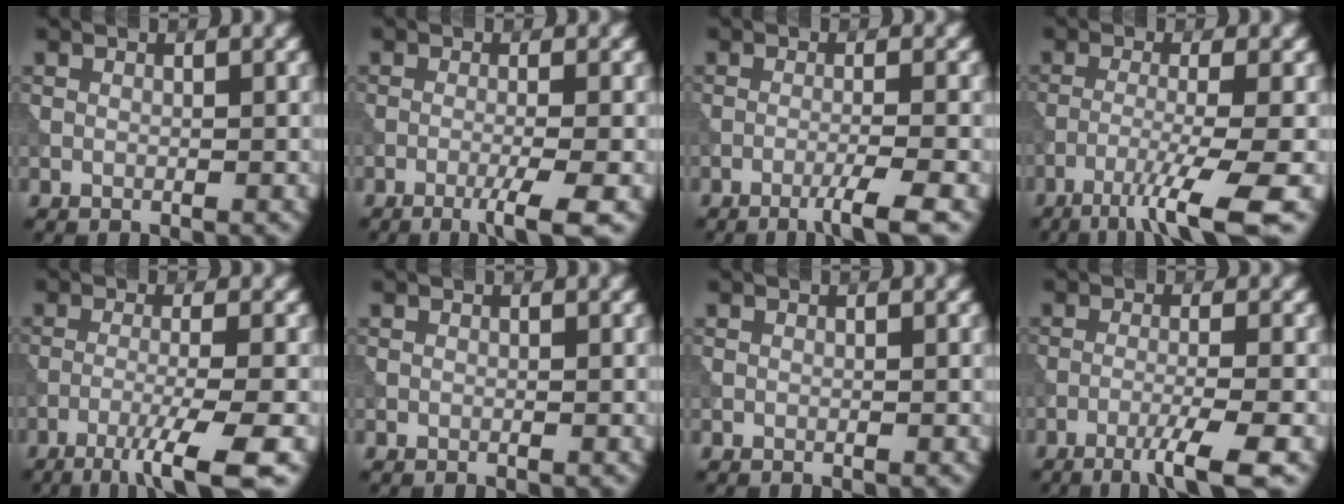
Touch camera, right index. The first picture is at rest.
{"total": 3.8, "force": [-1.8, 0.4, 3.3], "torque": [-0.052, 0.000, -0.039]}
{"total": 3.4, "force": [-1.8, 0.3, 2.8], "torque": [-0.041, 0.003, -0.042]}
{"total": 7.2, "force": [-4.2, 0.7, 5.9], "torque": [-0.091, -0.002, -0.083]}
{"total": 6.3, "force": [-3.6, 0.7, 5.1], "torque": [-0.073, 0.001, -0.072]}
{"total": 0.0}
{"total": 0.0}
{"total": 4.2, "force": [-2.3, 0.3, 3.5], "torque": [-0.053, 0.003, -0.052]}